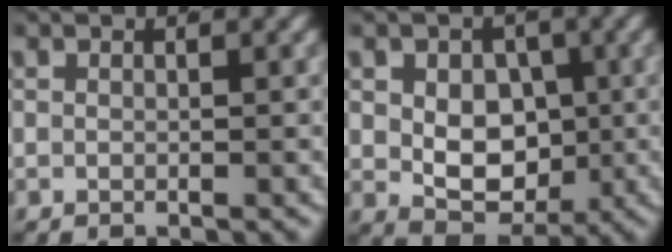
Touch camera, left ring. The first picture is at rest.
{"total": 6.2, "force": [-0.1, 4.9, 3.8], "torque": [-0.057, -0.031, 0.014]}